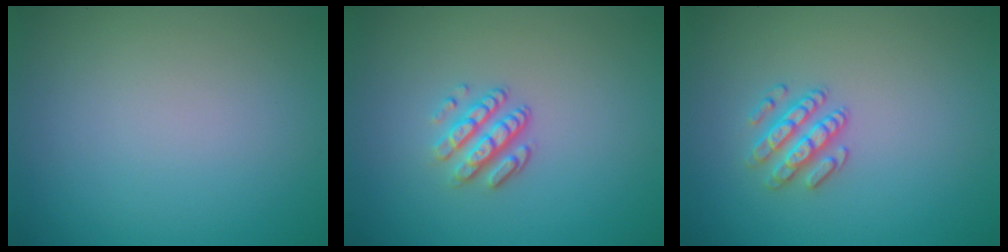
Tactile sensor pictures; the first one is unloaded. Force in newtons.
{"total": 3.1, "press": 2.3, "slide": 2.0}
{"total": 2.5, "press": 2.4, "slide": 0.6}